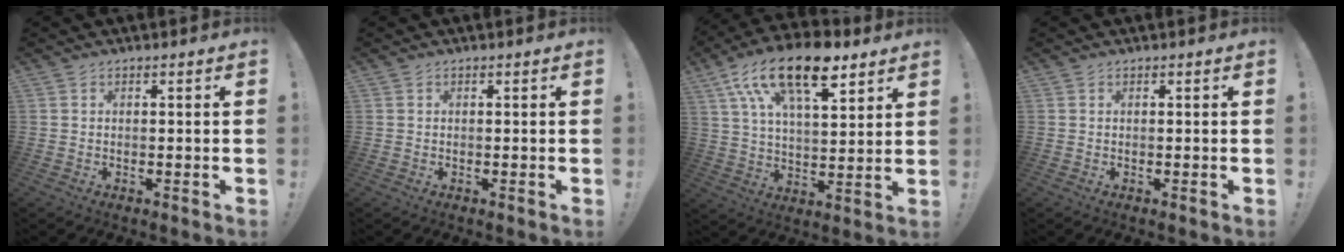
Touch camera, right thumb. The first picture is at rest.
{"total": 0.0}
{"total": 19.4, "force": [11.4, 8.2, 13.4], "torque": [-0.231, -0.059, 0.198]}
{"total": 0.0}